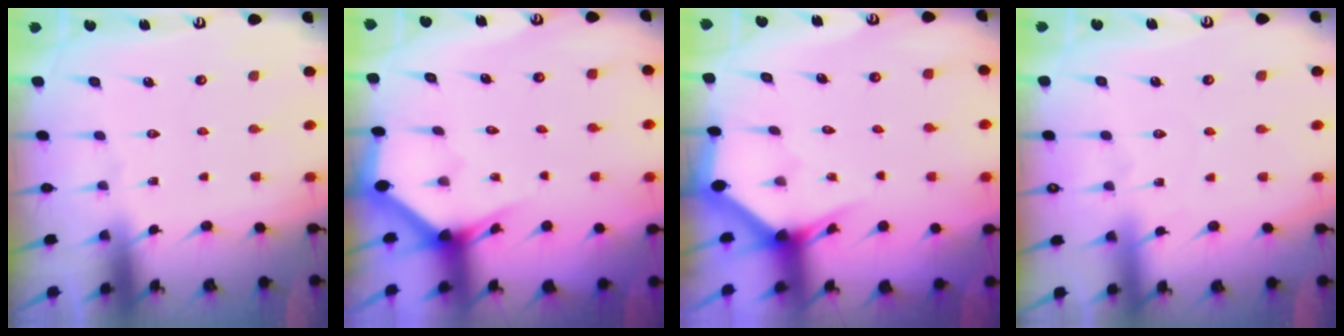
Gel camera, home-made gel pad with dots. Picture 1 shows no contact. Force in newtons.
{"total": 2.7, "press": 2.7, "slide": 0.1}
{"total": 2.8, "press": 2.8, "slide": 0.2}
{"total": 4.1, "press": 4.1, "slide": 0.5}